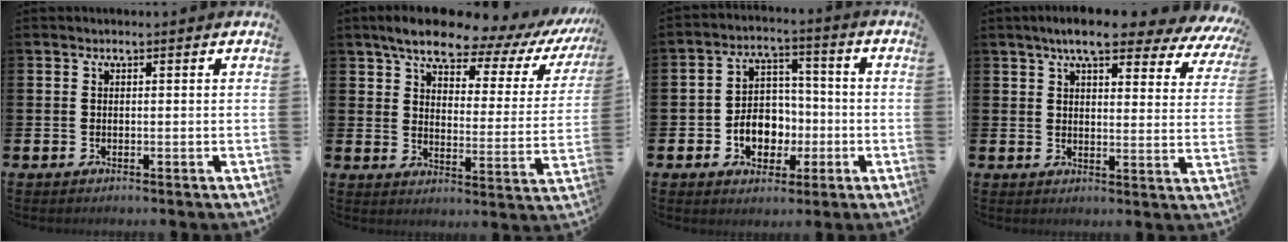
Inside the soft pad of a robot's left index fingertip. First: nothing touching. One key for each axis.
{"total": 9.1, "fx": 7.6, "fy": 2.4, "fz": 4.4, "tx": -0.097, "ty": -0.053, "tz": 0.119}
{"total": 6.3, "fx": -1.5, "fy": 5.5, "fz": 2.7, "tx": -0.037, "ty": 0.006, "tz": -0.032}
{"total": 8.0, "fx": 6.7, "fy": 1.6, "fz": 4.0, "tx": -0.075, "ty": -0.032, "tz": 0.114}